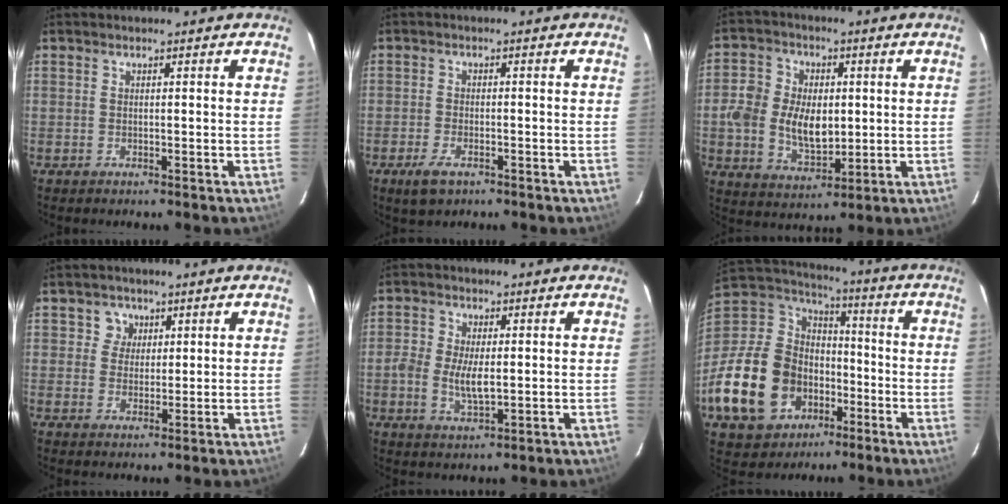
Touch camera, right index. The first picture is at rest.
{"total": 4.5, "force": [-2.7, 2.2, 2.9], "torque": [-0.073, -0.008, -0.050]}
{"total": 11.0, "force": [-0.3, 7.5, 8.0], "torque": [-0.166, 0.008, -0.003]}
{"total": 3.6, "force": [1.4, 3.3, 0.1], "torque": [0.015, 0.015, 0.021]}
{"total": 6.1, "force": [-0.7, 3.1, 5.2], "torque": [-0.110, -0.004, -0.014]}
{"total": 25.3, "force": [-10.6, 18.3, 13.9], "torque": [-0.334, 0.010, -0.165]}